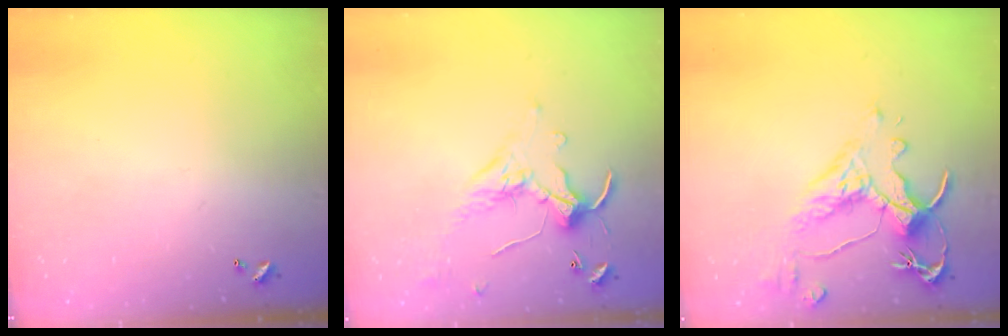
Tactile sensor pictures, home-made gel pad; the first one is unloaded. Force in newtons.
{"total": 1.2, "press": 0.9, "slide": 0.9}
{"total": 3.7, "press": 3.4, "slide": 1.3}